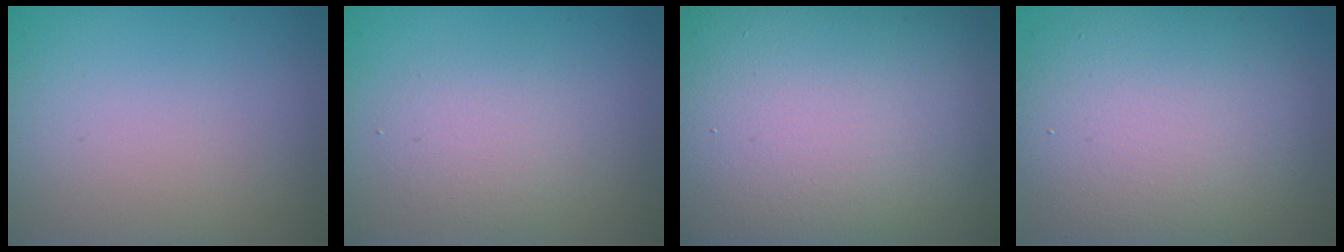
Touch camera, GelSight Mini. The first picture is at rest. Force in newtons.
{"total": 2.5, "press": 2.5, "slide": 0.2}
{"total": 23.7, "press": 23.6, "slide": 1.3}
{"total": 9.9, "press": 9.9, "slide": 0.4}